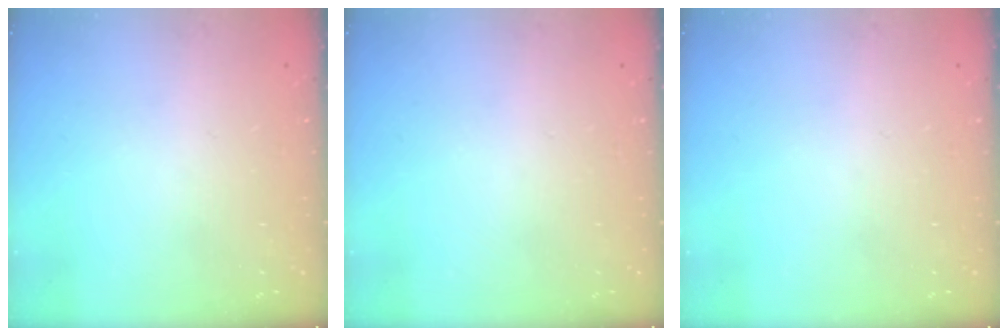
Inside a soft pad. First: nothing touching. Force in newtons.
{"total": 0.0}
{"total": 0.0}